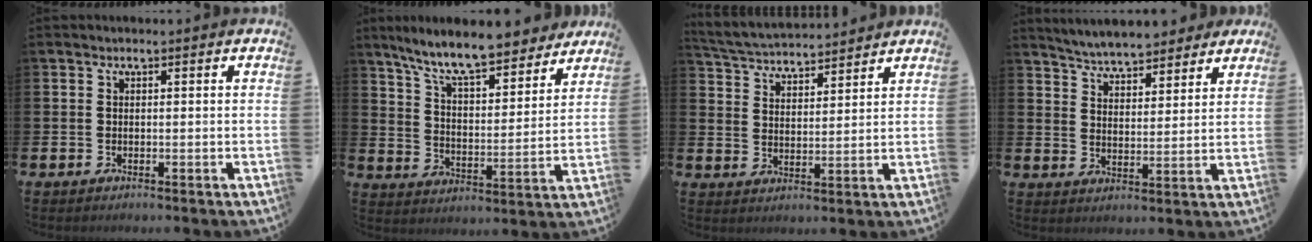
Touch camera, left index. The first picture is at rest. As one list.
[{"total": 10.9, "force": [9.8, 1.9, 4.4], "torque": [-0.108, -0.062, 0.170]}, {"total": 4.8, "force": [4.8, 0.6, 0.1], "torque": [-0.026, -0.029, 0.085]}, {"total": 5.9, "force": [5.7, 1.2, 0.9], "torque": [-0.034, -0.032, 0.100]}]